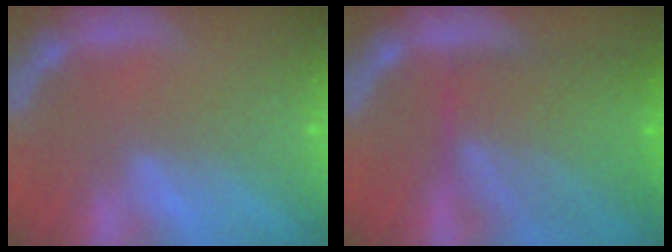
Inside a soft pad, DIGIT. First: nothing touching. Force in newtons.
{"total": 9.6}